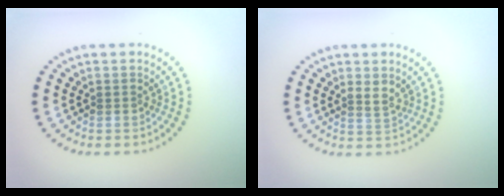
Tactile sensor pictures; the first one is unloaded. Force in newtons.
{"total": 1.1, "press": 0.7, "slide": 0.8}